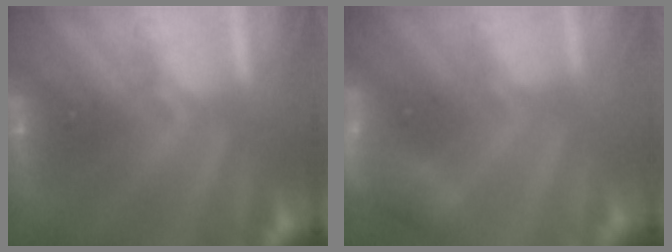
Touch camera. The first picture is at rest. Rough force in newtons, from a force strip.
{"total": 3.8}